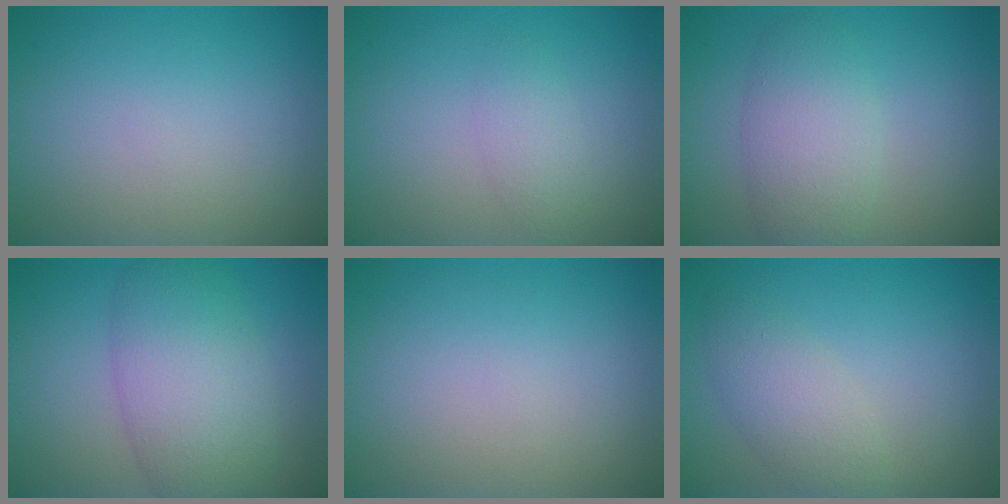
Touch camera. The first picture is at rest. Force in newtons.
{"total": 1.9, "press": 1.9, "slide": 0.1}
{"total": 4.3, "press": 4.3, "slide": 0.2}
{"total": 6.9, "press": 6.9, "slide": 0.5}
{"total": 0.0}
{"total": 3.1, "press": 3.1, "slide": 0.1}